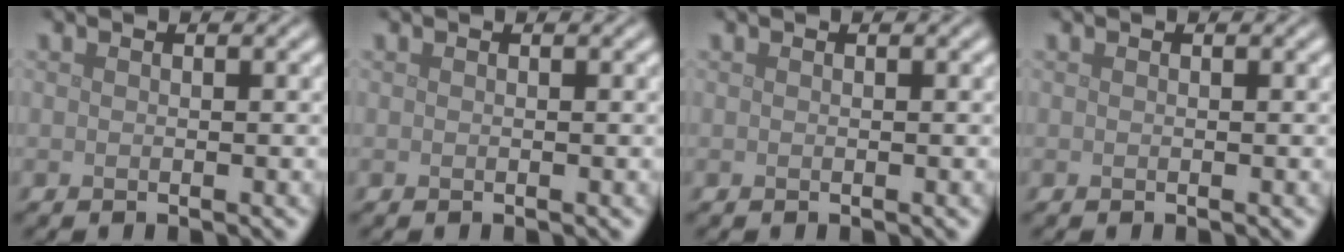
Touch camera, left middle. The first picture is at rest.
{"total": 0.0}
{"total": 0.0}
{"total": 0.0}